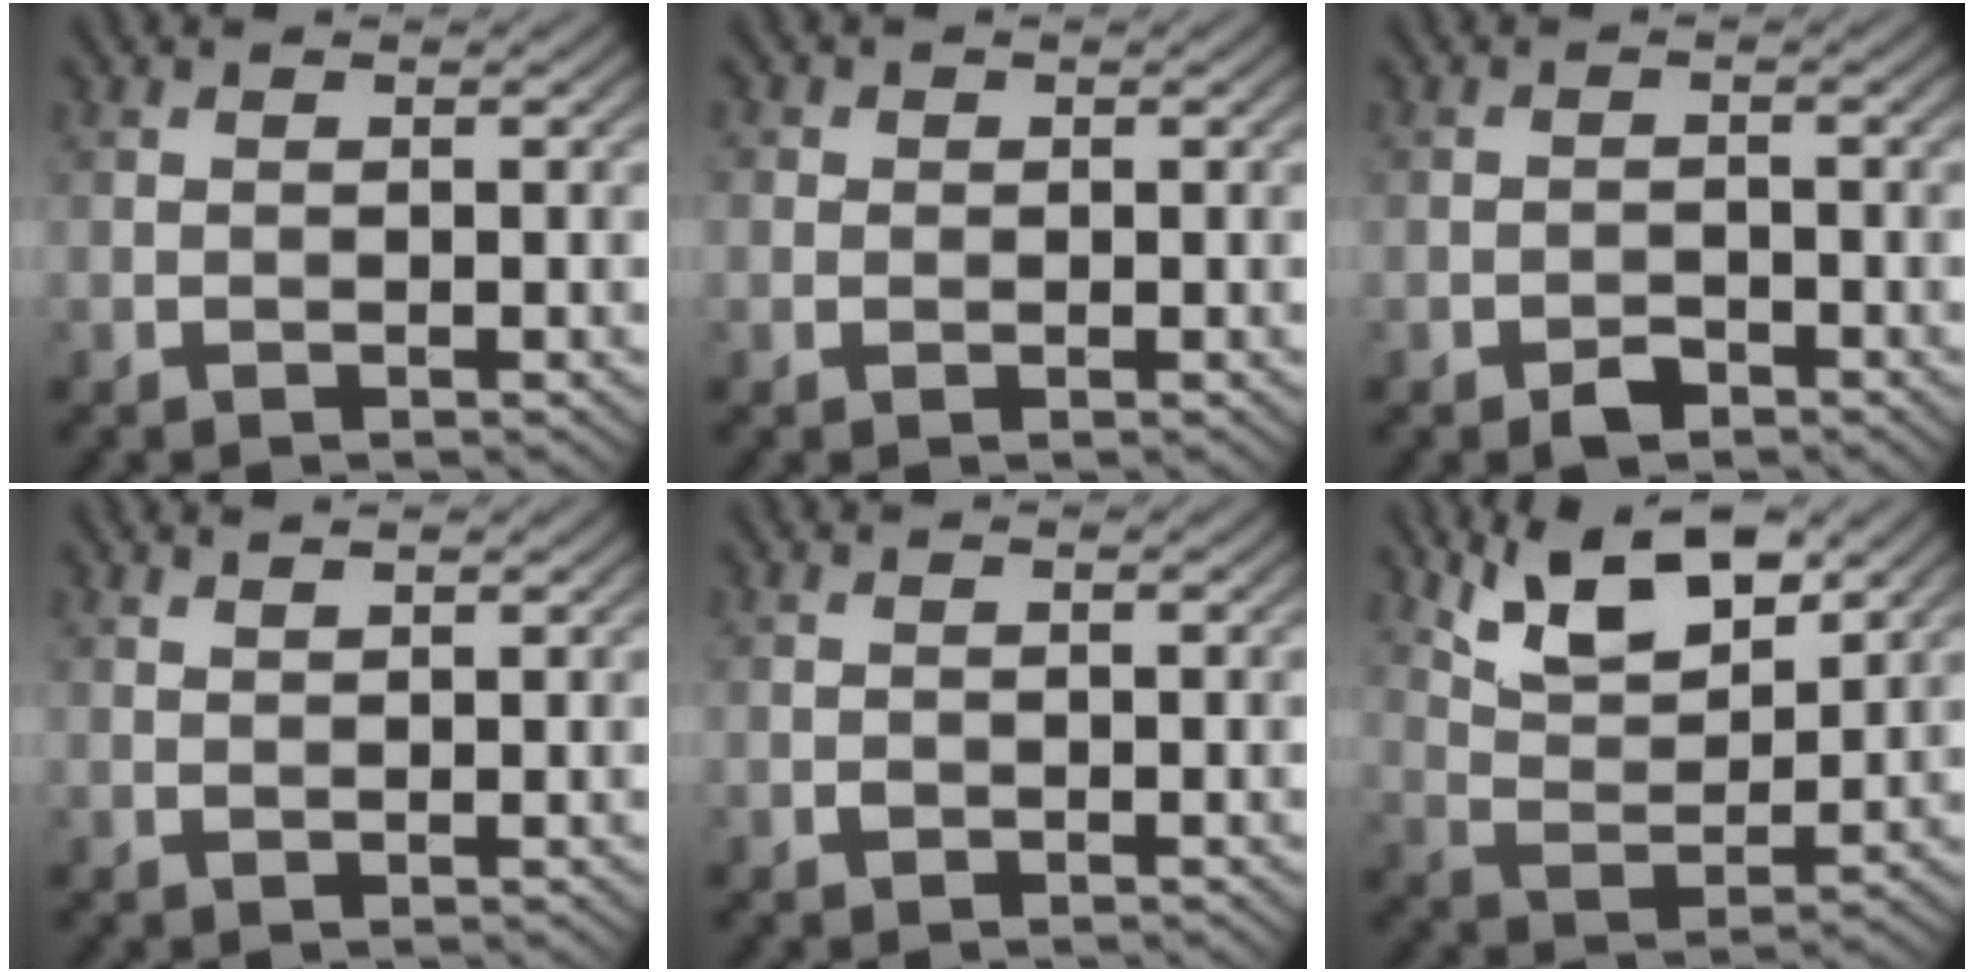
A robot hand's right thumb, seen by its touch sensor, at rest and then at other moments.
{"total": 1.6, "force": [0.4, 1.5, 0.4], "torque": [-0.008, -0.001, 0.000]}
{"total": 1.8, "force": [-1.4, 0.8, 0.9], "torque": [-0.012, 0.002, -0.027]}
{"total": 0.9, "force": [0.8, -0.1, 0.4], "torque": [-0.012, 0.003, 0.017]}
{"total": 0.5, "force": [-0.2, 0.5, 0.2], "torque": [-0.001, -0.004, -0.005]}
{"total": 9.6, "force": [6.7, 3.3, 6.0], "torque": [-0.126, 0.003, 0.126]}